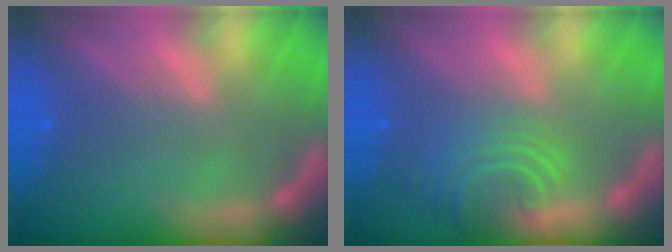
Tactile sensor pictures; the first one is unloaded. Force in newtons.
{"total": 6.1}